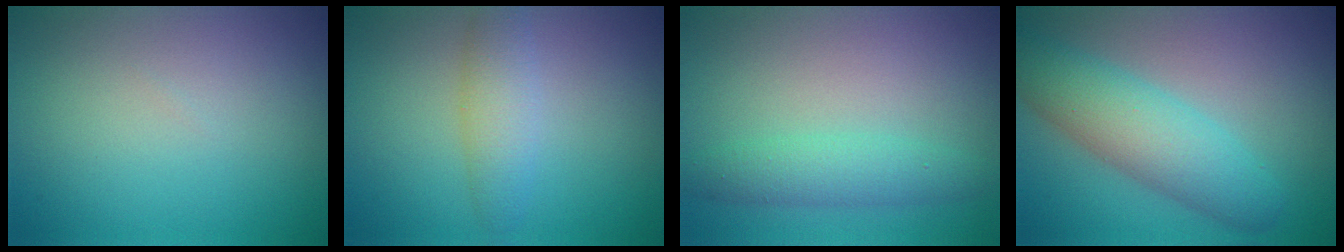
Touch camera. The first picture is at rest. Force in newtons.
{"total": 2.7, "press": 2.7, "slide": 0.1}
{"total": 2.8, "press": 2.8, "slide": 0.0}
{"total": 5.6, "press": 5.6, "slide": 0.3}